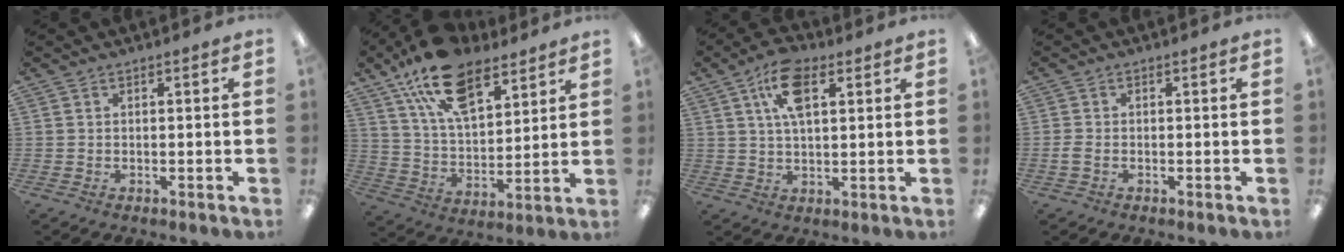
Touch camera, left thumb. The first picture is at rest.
{"total": 18.5, "force": [12.0, 9.2, 10.6], "torque": [-0.191, -0.048, 0.215]}
{"total": 10.5, "force": [4.7, 5.3, 7.8], "torque": [-0.134, 0.003, 0.082]}
{"total": 1.7, "force": [-0.5, 0.9, 1.3], "torque": [-0.024, 0.003, -0.008]}